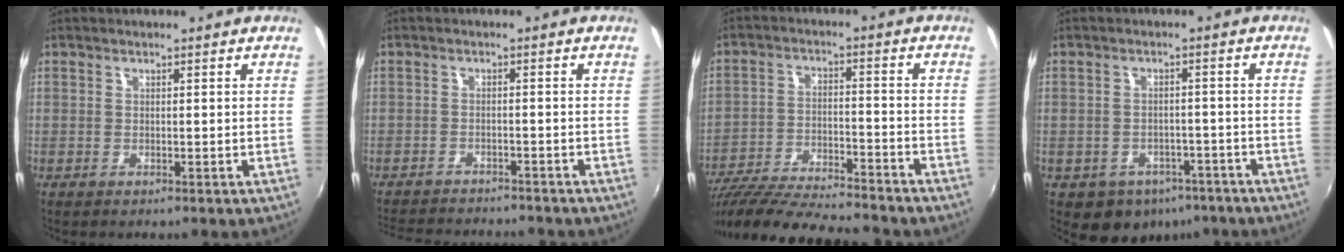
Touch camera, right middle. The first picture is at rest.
{"total": 10.9, "force": [-10.0, 2.4, 3.7], "torque": [-0.093, -0.010, -0.150]}
{"total": 19.9, "force": [-17.4, 2.5, 9.3], "torque": [-0.182, -0.041, -0.282]}
{"total": 9.2, "force": [-5.3, 6.8, 3.1], "torque": [-0.081, 0.004, -0.055]}